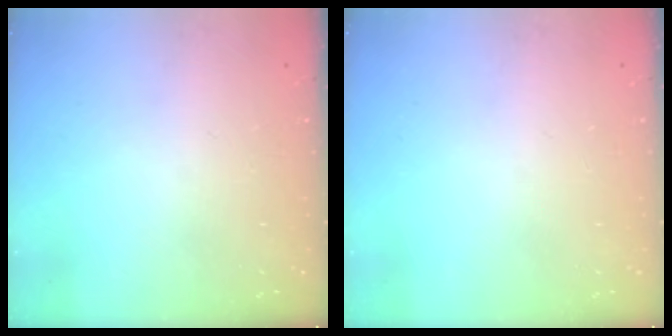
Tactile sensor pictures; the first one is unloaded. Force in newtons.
{"total": 0.0}